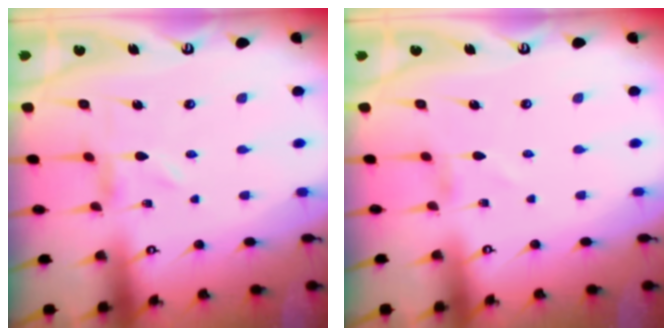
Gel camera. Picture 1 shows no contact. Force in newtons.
{"total": 0.0}